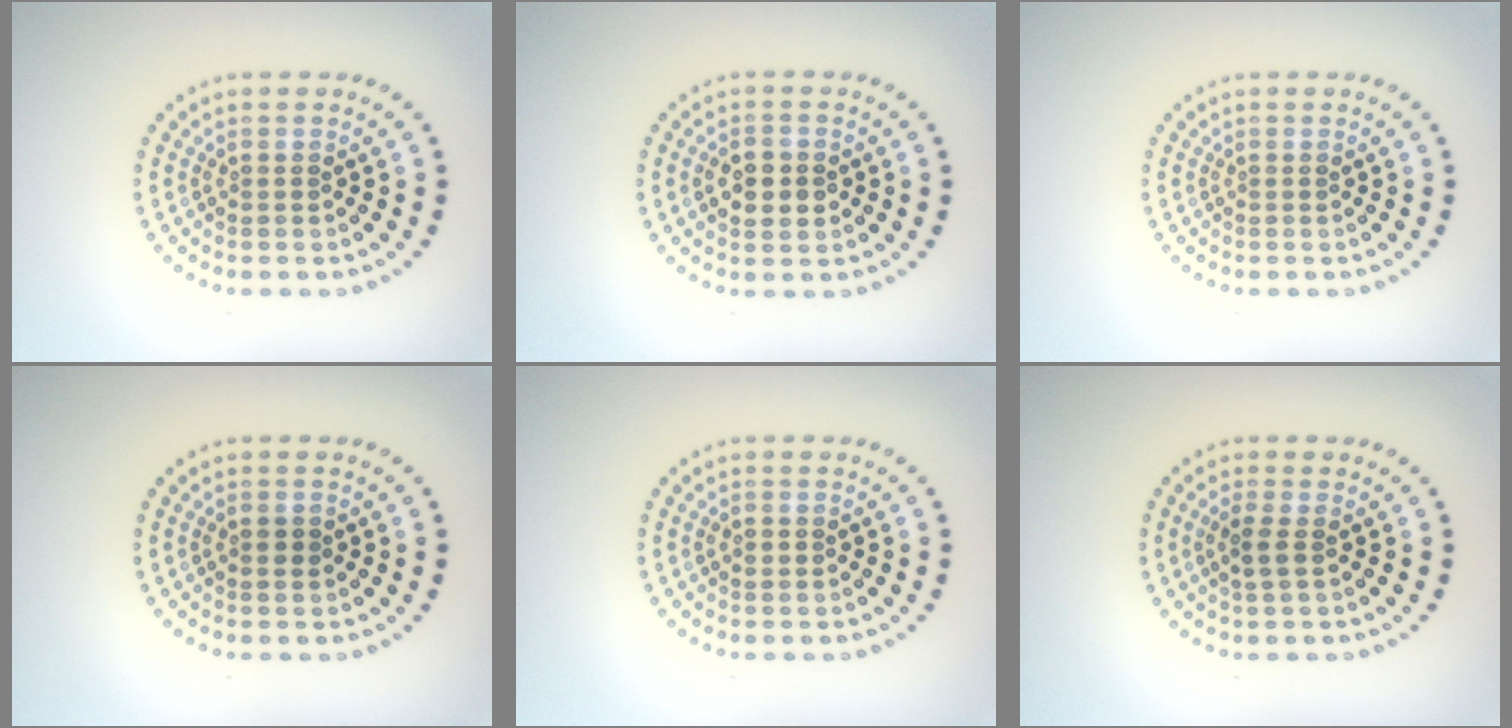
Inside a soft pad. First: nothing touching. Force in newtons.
{"total": 3.0, "press": 3.0, "slide": 0.2}
{"total": 0.0}
{"total": 0.9, "press": 0.9, "slide": 0.1}
{"total": 0.7, "press": 0.7, "slide": 0.1}
{"total": 1.3, "press": 1.2, "slide": 0.6}